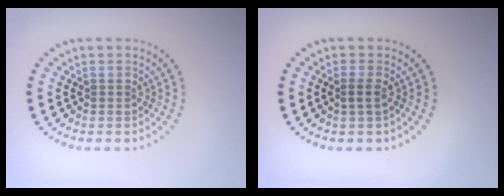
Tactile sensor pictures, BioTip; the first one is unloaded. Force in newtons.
{"total": 1.1, "press": 0.9, "slide": 0.6}